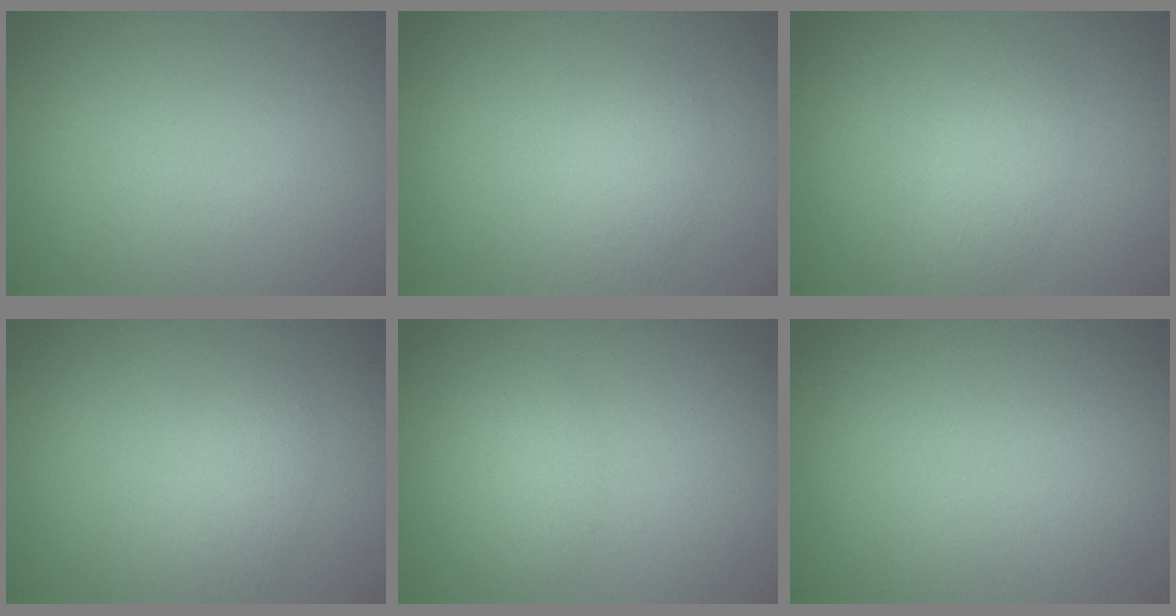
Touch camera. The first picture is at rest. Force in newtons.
{"total": 1.8, "press": 1.8, "slide": 0.1}
{"total": 1.8, "press": 1.8, "slide": 0.1}
{"total": 1.8, "press": 1.8, "slide": 0.1}
{"total": 1.4, "press": 1.4, "slide": 0.1}
{"total": 0.0}